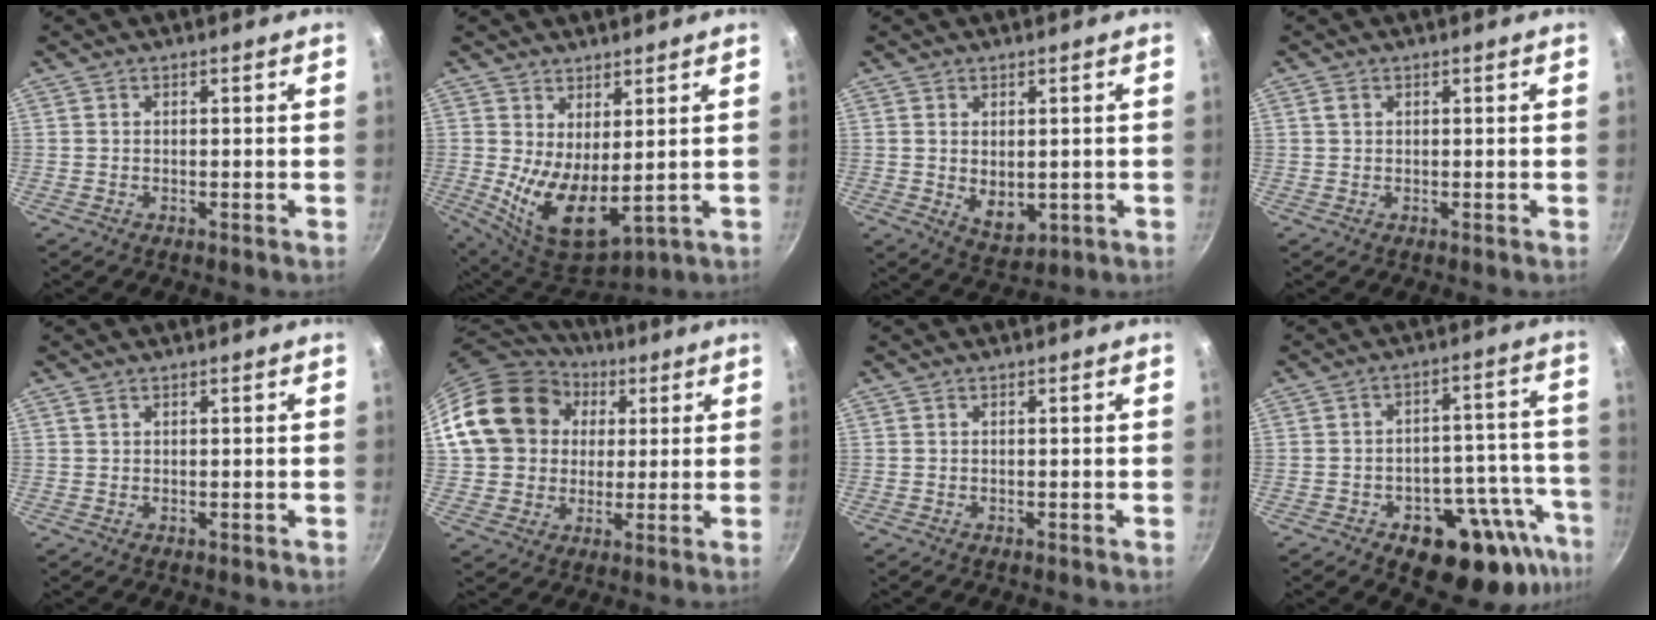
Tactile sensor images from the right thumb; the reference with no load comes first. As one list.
[{"total": 10.7, "force": [1.9, 5.0, 9.3], "torque": [-0.145, -0.039, 0.047]}, {"total": 5.7, "force": [0.2, 3.7, 4.3], "torque": [-0.057, -0.017, 0.015]}, {"total": 1.0, "force": [0.4, 0.8, 0.6], "torque": [-0.010, 0.001, 0.007]}, {"total": 0.8, "force": [0.4, 0.4, 0.4], "torque": [-0.005, 0.000, 0.007]}, {"total": 18.8, "force": [4.3, 15.8, 9.2], "torque": [-0.146, 0.027, 0.075]}, {"total": 0.0}, {"total": 18.4, "force": [-9.6, 10.1, 12.0], "torque": [-0.091, 0.047, -0.128]}]